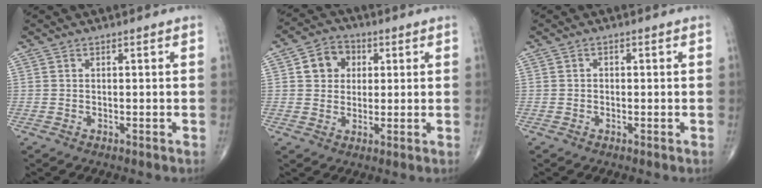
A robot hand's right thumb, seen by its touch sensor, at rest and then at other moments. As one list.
[{"total": 7.0, "force": [1.7, 5.9, 3.2], "torque": [-0.023, 0.003, 0.021]}, {"total": 0.7, "force": [-0.1, 0.6, 0.3], "torque": [0.000, 0.003, -0.004]}]